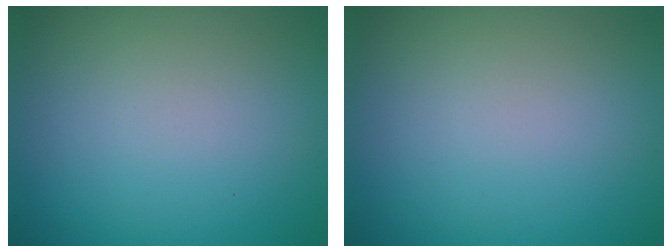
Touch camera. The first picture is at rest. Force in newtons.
{"total": 0.0}